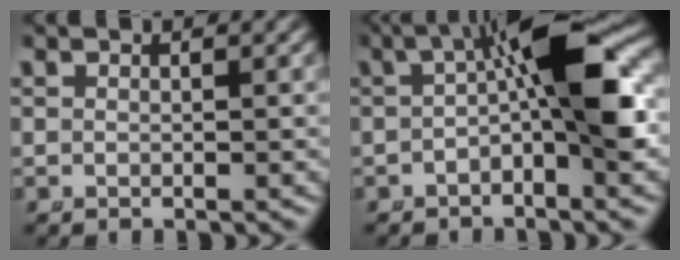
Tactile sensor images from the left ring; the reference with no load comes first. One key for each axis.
{"total": 8.2, "fx": -0.2, "fy": 2.4, "fz": 7.9, "tx": -0.127, "ty": 0.003, "tz": 0.004}